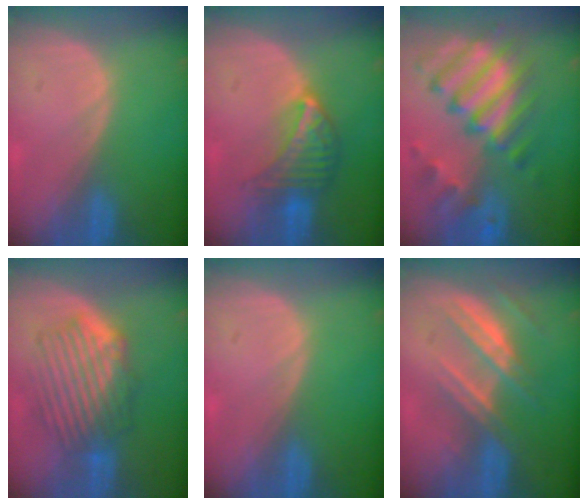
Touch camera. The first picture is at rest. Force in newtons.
{"total": 7.1, "press": 6.3, "slide": 3.1}
{"total": 11.4, "press": 9.9, "slide": 5.7}
{"total": 8.4, "press": 7.9, "slide": 3.0}
{"total": 0.0}
{"total": 7.4, "press": 6.7, "slide": 3.1}